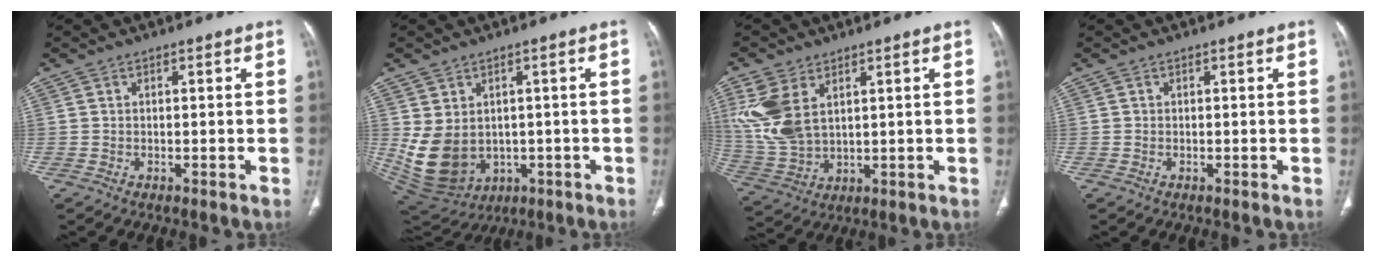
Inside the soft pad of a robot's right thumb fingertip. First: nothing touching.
{"total": 12.6, "force": [-0.5, 10.2, 7.4], "torque": [-0.136, -0.002, 0.033]}
{"total": 11.5, "force": [4.2, 7.0, 8.1], "torque": [-0.183, -0.010, 0.099]}
{"total": 0.0}